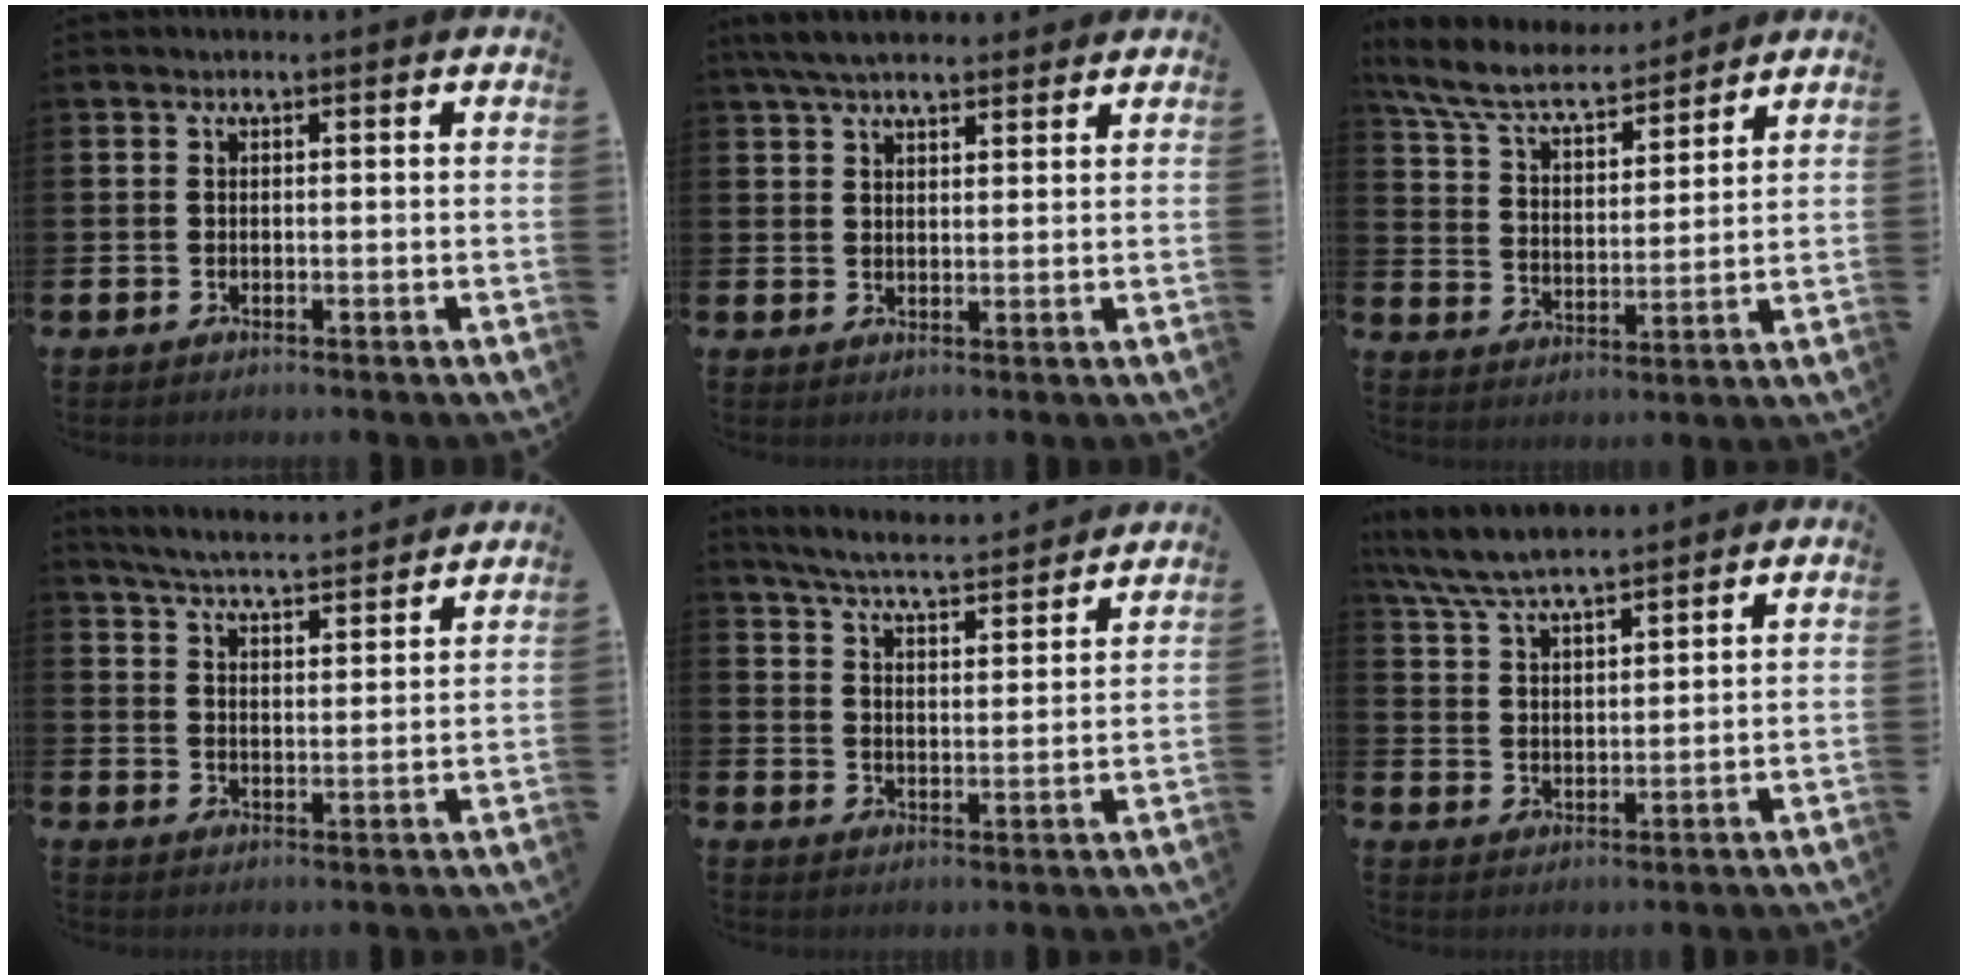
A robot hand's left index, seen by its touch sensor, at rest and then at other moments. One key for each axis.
{"total": 5.2, "fx": 4.7, "fy": 1.3, "fz": 1.7, "tx": -0.047, "ty": -0.010, "tz": 0.088}
{"total": 8.0, "fx": 7.3, "fy": 2.0, "fz": 2.8, "tx": -0.086, "ty": -0.043, "tz": 0.127}
{"total": 5.4, "fx": 5.3, "fy": 0.1, "fz": 0.8, "tx": -0.038, "ty": -0.041, "tz": 0.092}
{"total": 5.8, "fx": 5.6, "fy": 0.3, "fz": 1.4, "tx": -0.052, "ty": -0.041, "tz": 0.095}
{"total": 7.0, "fx": 6.6, "fy": 1.0, "fz": 2.0, "tx": -0.063, "ty": -0.027, "tz": 0.121}